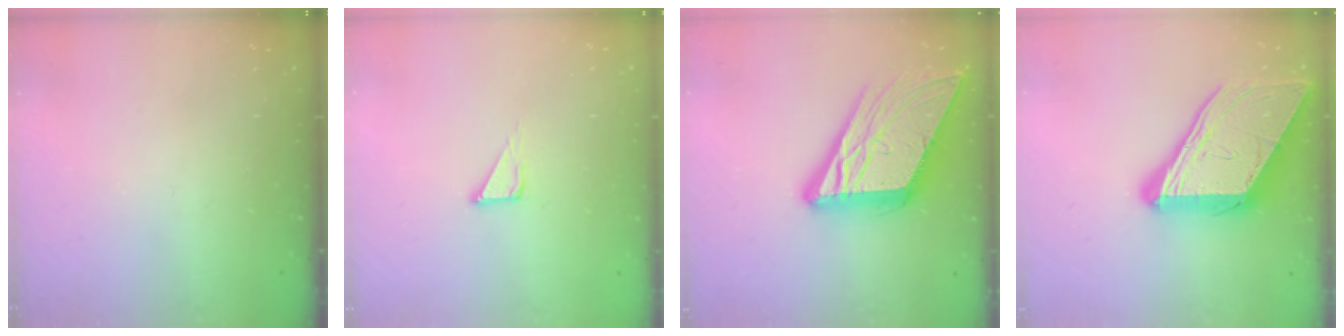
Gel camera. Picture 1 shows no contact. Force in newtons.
{"total": 3.5, "press": 3.5, "slide": 0.2}
{"total": 18.7, "press": 18.6, "slide": 2.1}
{"total": 19.0, "press": 18.8, "slide": 2.1}